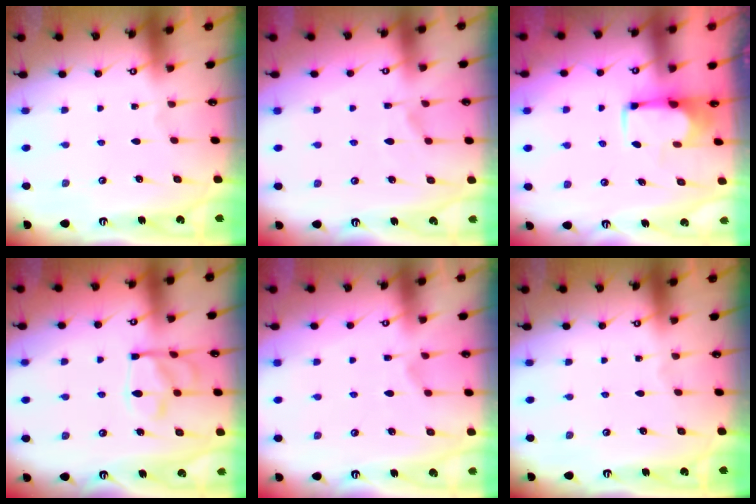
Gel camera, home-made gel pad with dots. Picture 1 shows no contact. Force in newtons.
{"total": 1.4, "press": 0.6, "slide": 1.3}
{"total": 1.7, "press": 1.6, "slide": 0.6}
{"total": 12.2, "press": 12.1, "slide": 1.1}
{"total": 2.4, "press": 2.0, "slide": 1.2}
{"total": 0.0}